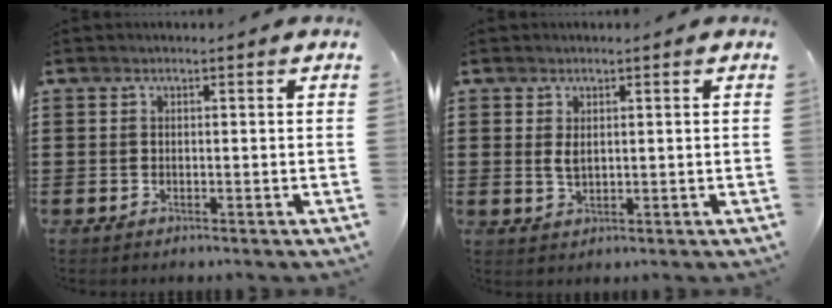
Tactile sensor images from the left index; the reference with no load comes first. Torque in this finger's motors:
{"motor_torque": [0.56, 0.48, 0.33, 0.06]}